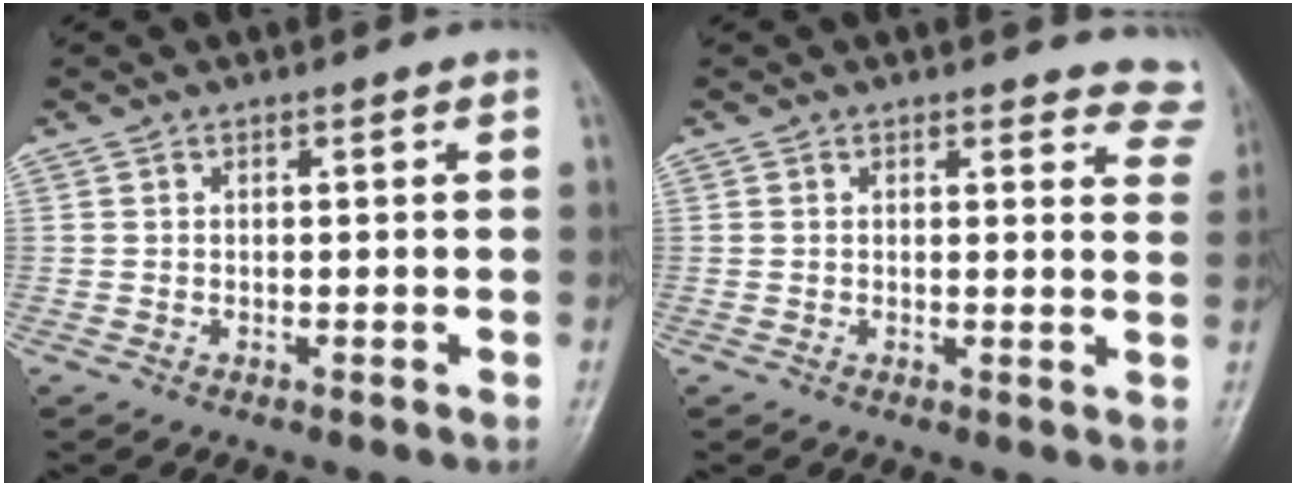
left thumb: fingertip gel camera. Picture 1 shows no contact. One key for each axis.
{"total": 6.5, "fx": 6.1, "fy": 2.2, "fz": 0.5, "tx": 0.046, "ty": -0.028, "tz": 0.034}